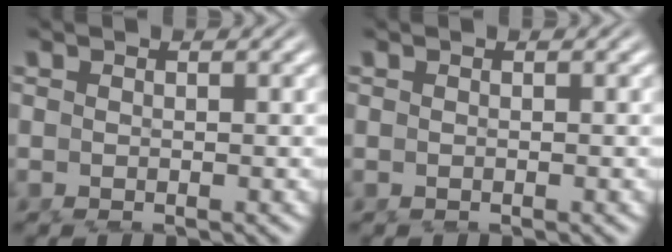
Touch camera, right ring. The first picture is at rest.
{"total": 0.0}